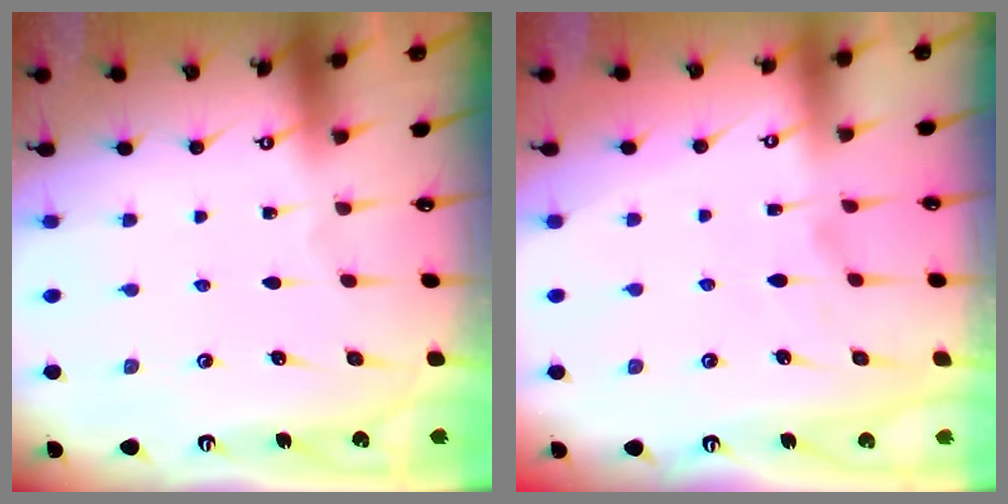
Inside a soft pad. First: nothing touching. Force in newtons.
{"total": 1.1, "press": 0.4, "slide": 1.1}